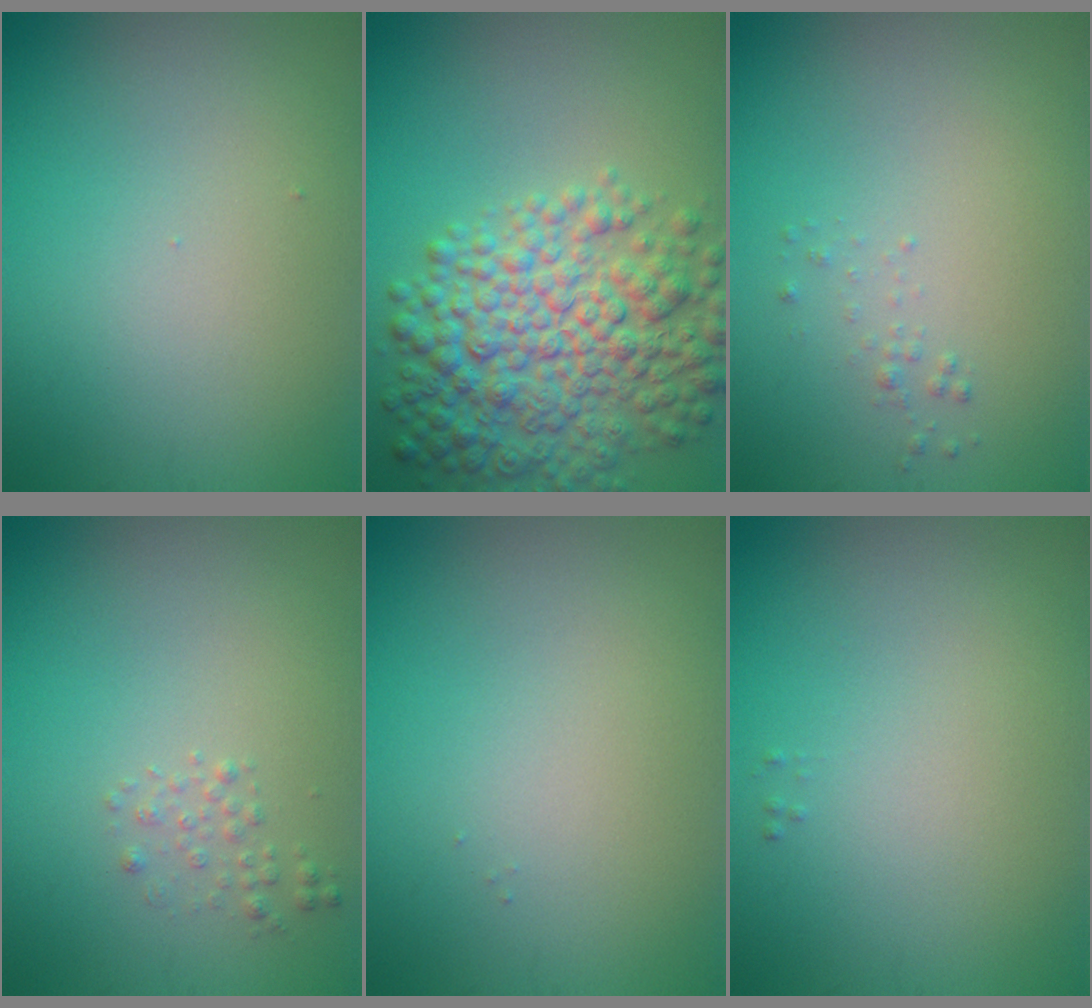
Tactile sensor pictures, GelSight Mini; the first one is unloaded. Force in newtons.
{"total": 8.8, "press": 8.8, "slide": 0.3}
{"total": 0.6, "press": 0.6, "slide": 0.1}
{"total": 1.0, "press": 1.0, "slide": 0.1}
{"total": 0.0}
{"total": 0.0}